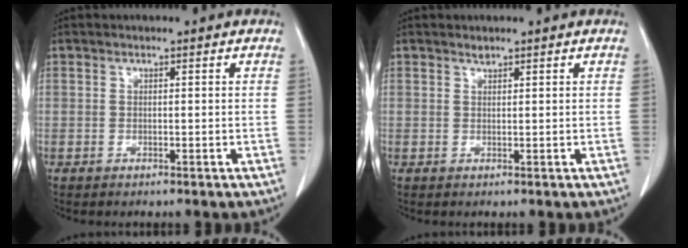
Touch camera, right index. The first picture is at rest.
{"total": 0.6, "force": [0.6, 0.1, 0.0], "torque": [-0.005, -0.004, 0.011]}